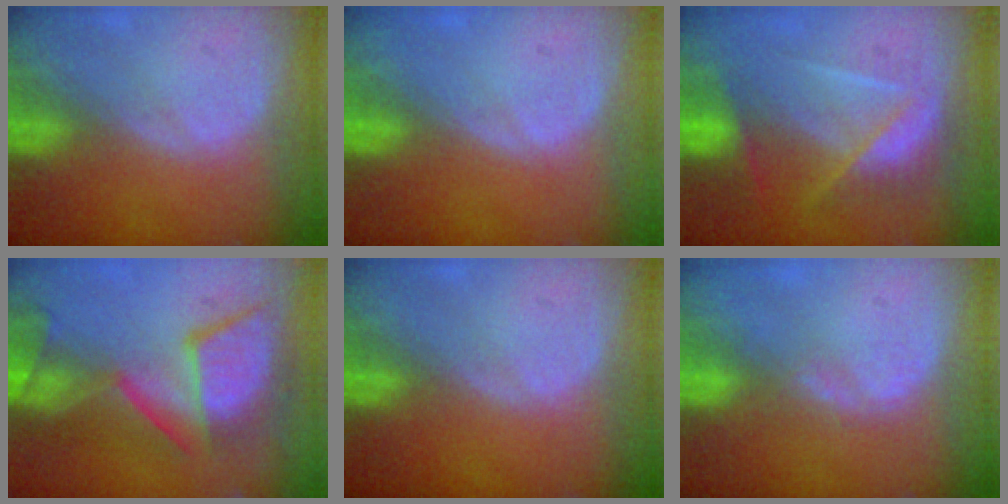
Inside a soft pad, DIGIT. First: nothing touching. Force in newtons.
{"total": 0.0}
{"total": 7.3, "press": 6.4, "slide": 3.5}
{"total": 11.3, "press": 10.5, "slide": 4.2}
{"total": 0.0}
{"total": 2.3, "press": 1.8, "slide": 1.5}